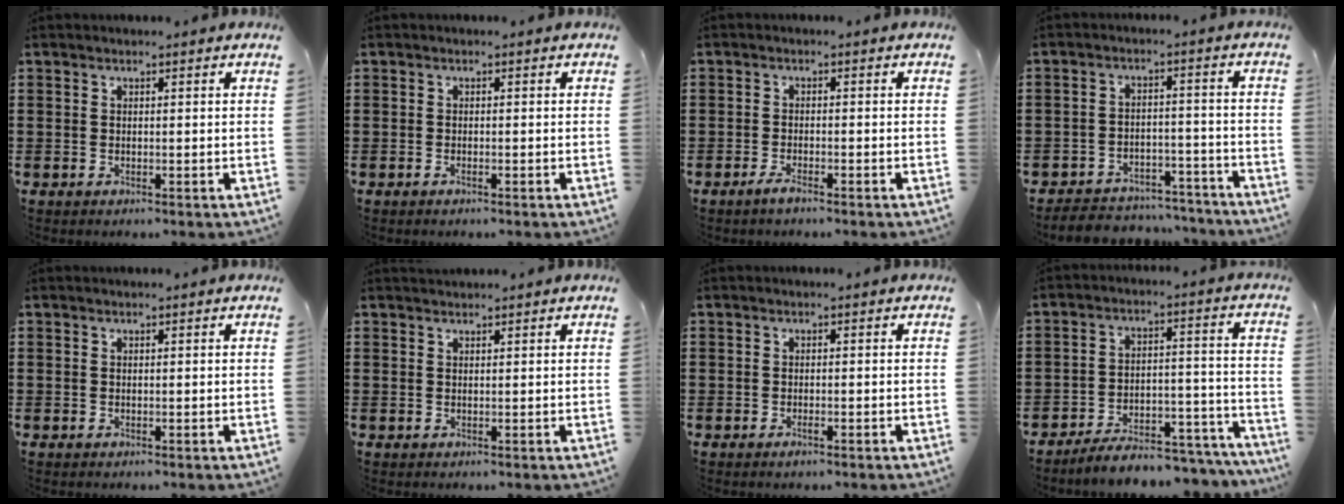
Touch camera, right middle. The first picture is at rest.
{"total": 0.5, "force": [-0.3, 0.0, 0.4], "torque": [-0.010, -0.004, -0.004]}
{"total": 1.8, "force": [-1.4, 0.4, 1.1], "torque": [-0.027, -0.001, -0.030]}
{"total": 4.8, "force": [-4.7, 1.0, 0.1], "torque": [-0.002, 0.015, -0.099]}
{"total": 0.0}
{"total": 0.8, "force": [0.8, 0.3, -0.1], "torque": [0.000, 0.001, 0.016]}
{"total": 0.8, "force": [-0.5, 0.1, 0.6], "torque": [-0.015, -0.007, -0.008]}
{"total": 6.5, "force": [-6.2, 1.0, 1.7], "torque": [-0.020, 0.017, -0.117]}